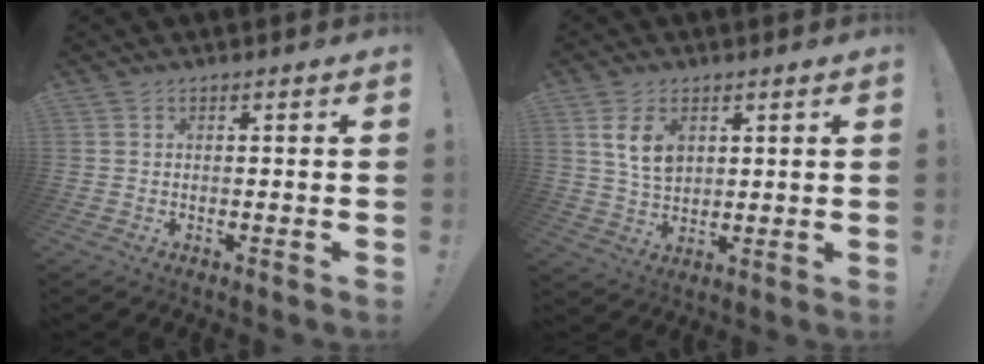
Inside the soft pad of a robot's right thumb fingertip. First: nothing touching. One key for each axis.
{"total": 8.1, "fx": 3.2, "fy": 5.2, "fz": 5.2, "tx": -0.091, "ty": -0.008, "tz": 0.061}